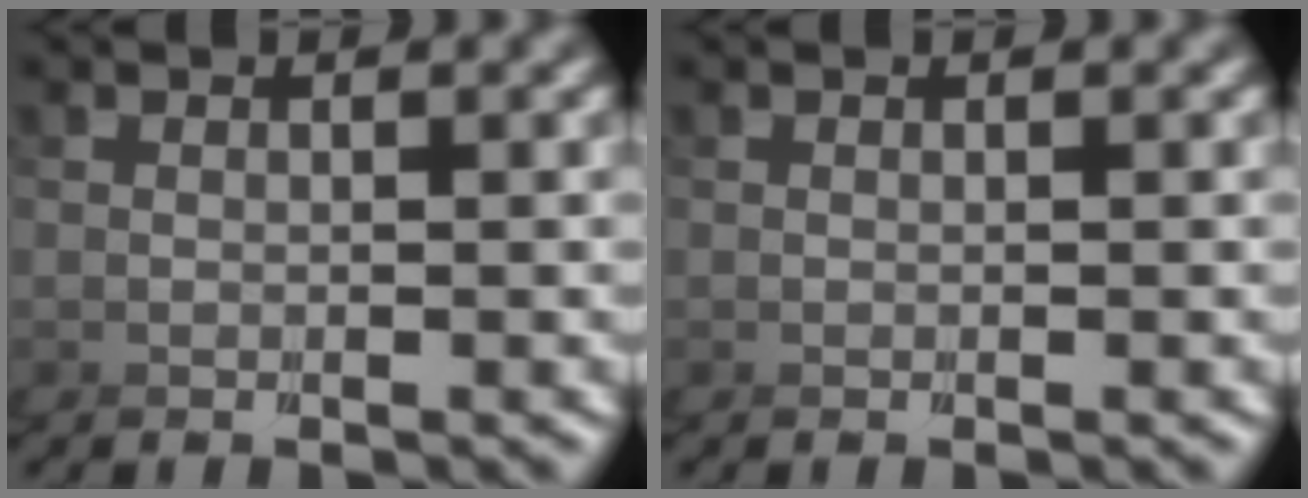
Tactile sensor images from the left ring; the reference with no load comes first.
{"total": 0.0}